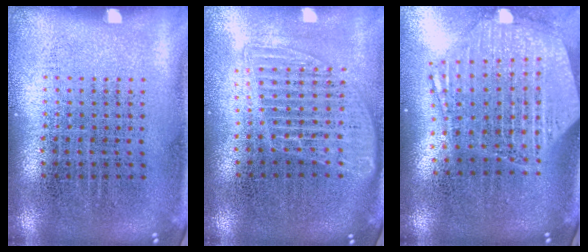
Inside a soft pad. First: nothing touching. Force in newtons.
{"total": 1.5, "press": 1.3, "slide": 0.7}
{"total": 2.8, "press": 2.3, "slide": 1.7}